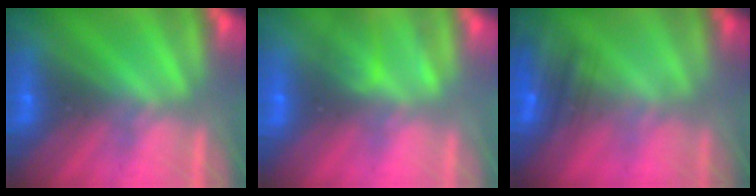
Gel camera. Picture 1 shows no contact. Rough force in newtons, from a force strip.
{"total": 2.1}
{"total": 4.8}